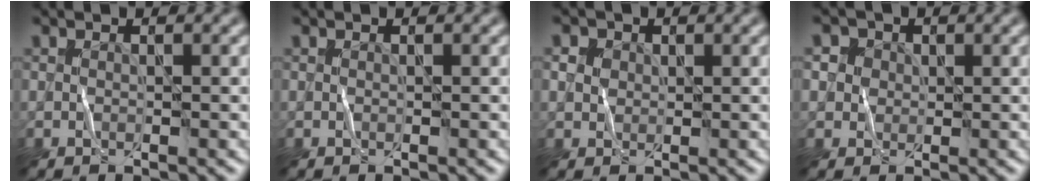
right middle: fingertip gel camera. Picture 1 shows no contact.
{"total": 0.0}
{"total": 1.7, "force": [0.8, 1.5, 0.4], "torque": [-0.012, 0.009, 0.001]}
{"total": 2.4, "force": [1.2, 2.1, 0.4], "torque": [-0.006, 0.007, -0.001]}